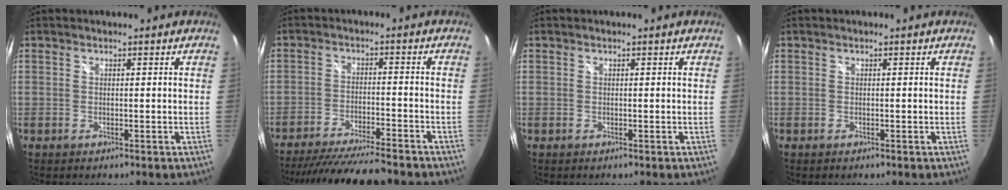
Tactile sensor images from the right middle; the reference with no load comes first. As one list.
[{"total": 15.7, "force": [-13.9, 1.5, 7.1], "torque": [-0.141, -0.019, -0.217]}, {"total": 0.0}, {"total": 0.0}]